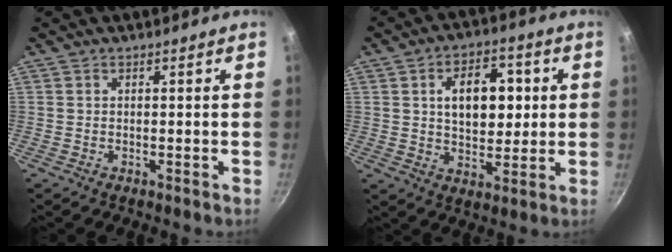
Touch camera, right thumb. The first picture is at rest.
{"total": 12.1, "force": [2.2, 7.6, 9.2], "torque": [-0.099, 0.001, 0.031]}